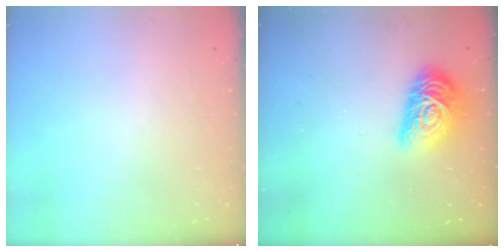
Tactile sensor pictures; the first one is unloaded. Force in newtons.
{"total": 14.9, "press": 14.9, "slide": 0.7}